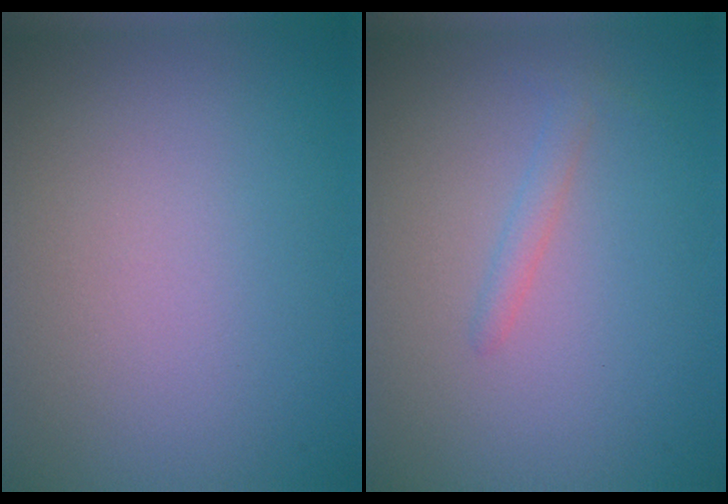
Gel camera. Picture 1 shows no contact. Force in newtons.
{"total": 1.1, "press": 1.1, "slide": 0.1}